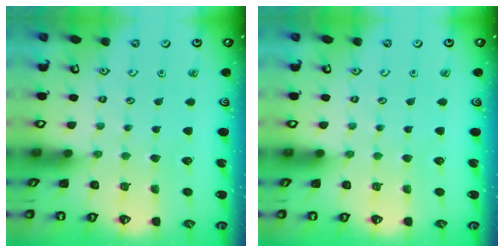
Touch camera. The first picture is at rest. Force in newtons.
{"total": 0.0}